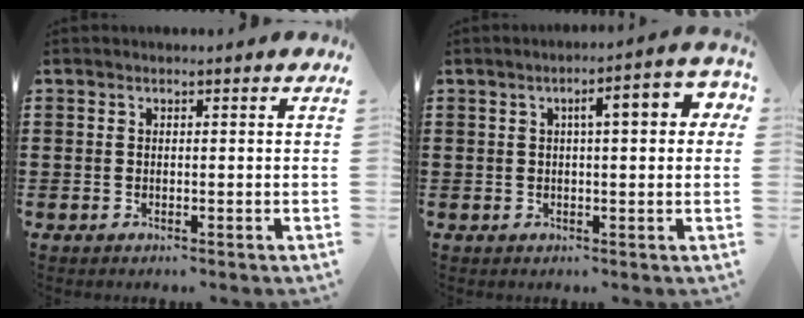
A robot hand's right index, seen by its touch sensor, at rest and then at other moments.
{"total": 5.5, "force": [1.1, 1.2, 5.2], "torque": [-0.075, 0.000, 0.010]}